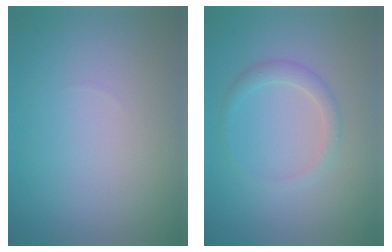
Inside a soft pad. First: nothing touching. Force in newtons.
{"total": 1.6, "press": 1.6, "slide": 0.1}